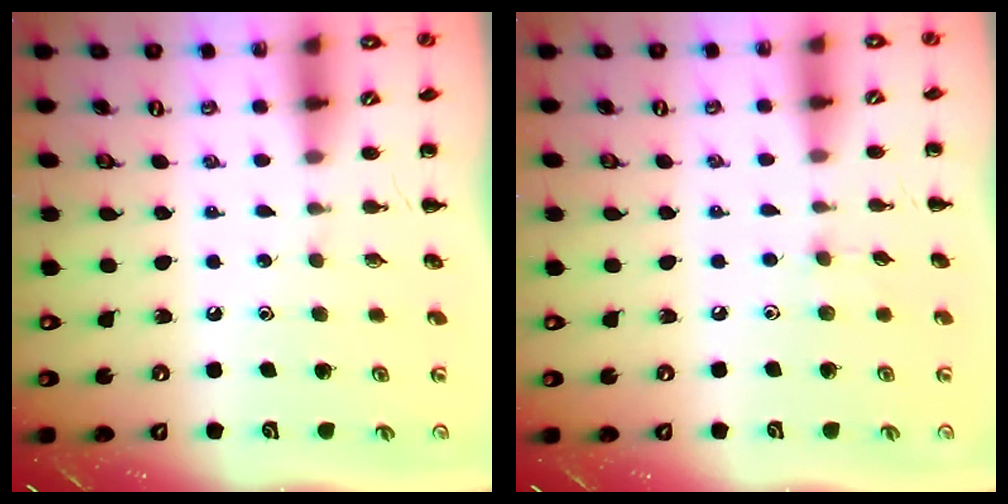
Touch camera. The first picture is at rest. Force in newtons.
{"total": 3.6, "press": 3.3, "slide": 1.3}